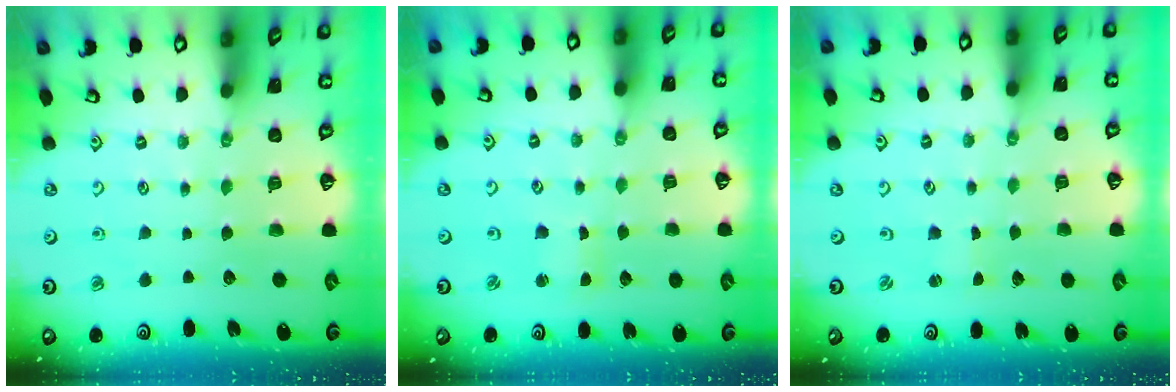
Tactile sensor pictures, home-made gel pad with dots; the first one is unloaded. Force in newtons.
{"total": 1.7, "press": 1.7, "slide": 0.2}
{"total": 0.0}